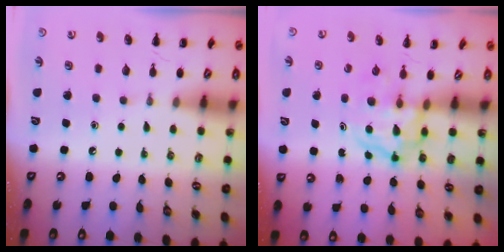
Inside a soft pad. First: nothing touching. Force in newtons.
{"total": 3.9, "press": 3.8, "slide": 0.4}